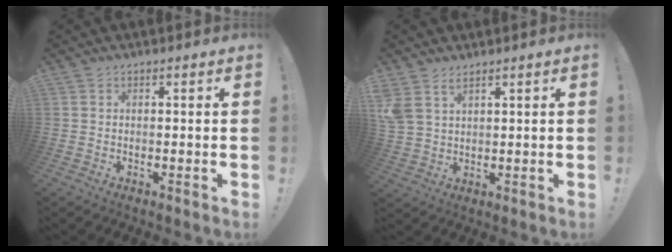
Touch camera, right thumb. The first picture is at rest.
{"total": 4.8, "force": [3.2, 2.6, 2.6], "torque": [-0.048, -0.013, 0.064]}